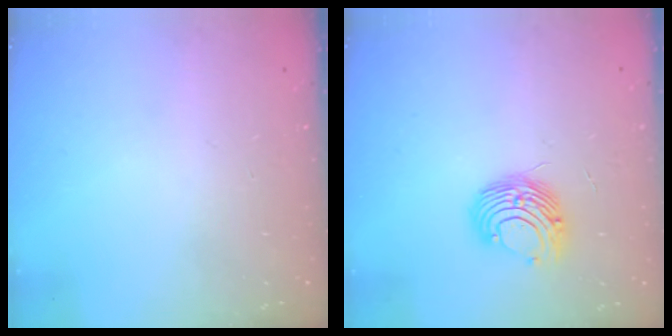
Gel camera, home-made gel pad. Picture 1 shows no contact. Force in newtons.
{"total": 11.4, "press": 11.3, "slide": 1.1}